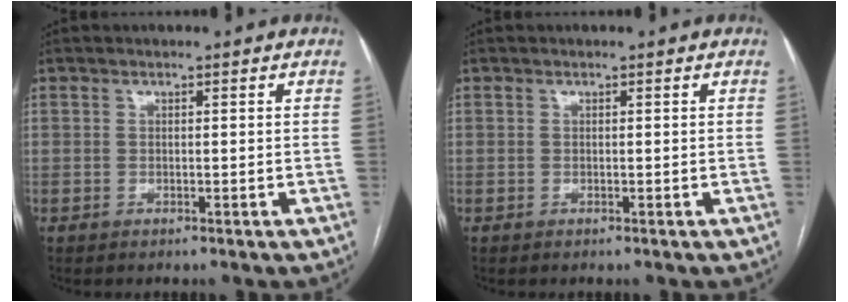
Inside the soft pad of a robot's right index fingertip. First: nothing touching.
{"total": 0.0}